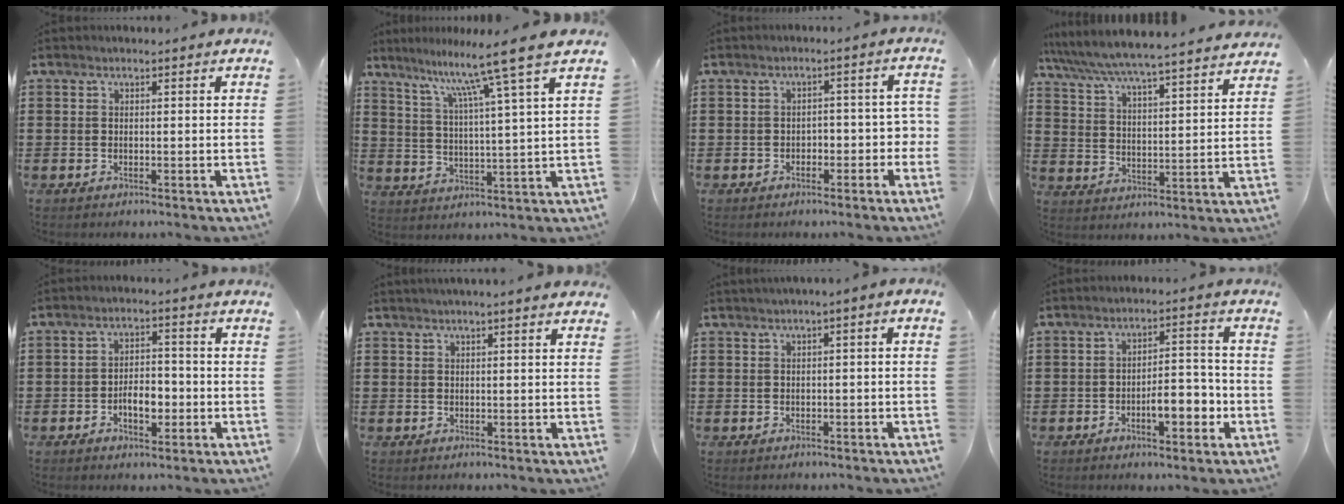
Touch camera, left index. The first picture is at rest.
{"total": 9.9, "force": [7.4, -1.6, 6.3], "torque": [-0.139, -0.037, 0.115]}
{"total": 3.0, "force": [-1.6, 1.8, 1.9], "torque": [-0.038, 0.008, -0.035]}
{"total": 6.0, "force": [5.8, -0.2, 1.4], "torque": [-0.056, -0.043, 0.097]}
{"total": 4.8, "force": [-1.6, 2.5, 3.8], "torque": [-0.059, 0.005, -0.030]}
{"total": 1.4, "force": [1.3, 0.1, 0.6], "torque": [-0.013, 0.001, 0.024]}
{"total": 1.2, "force": [-0.8, 0.4, 0.8], "torque": [-0.016, 0.002, -0.018]}
{"total": 6.1, "force": [-2.6, 2.3, 5.0], "torque": [-0.075, 0.007, -0.050]}